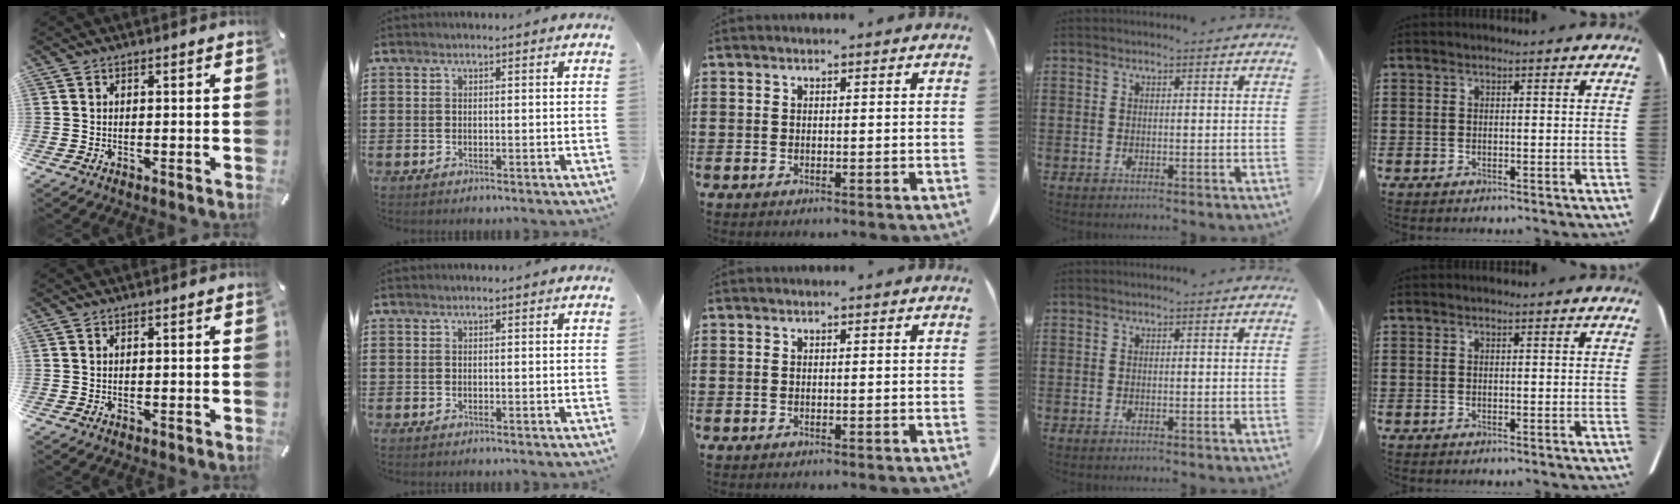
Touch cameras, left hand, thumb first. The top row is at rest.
{}